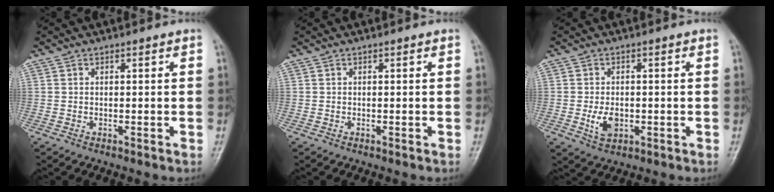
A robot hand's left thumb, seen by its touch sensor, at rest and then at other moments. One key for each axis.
{"total": 0.0}
{"total": 4.3, "fx": -0.7, "fy": 2.8, "fz": 3.2, "tx": -0.054, "ty": -0.004, "tz": -0.007}